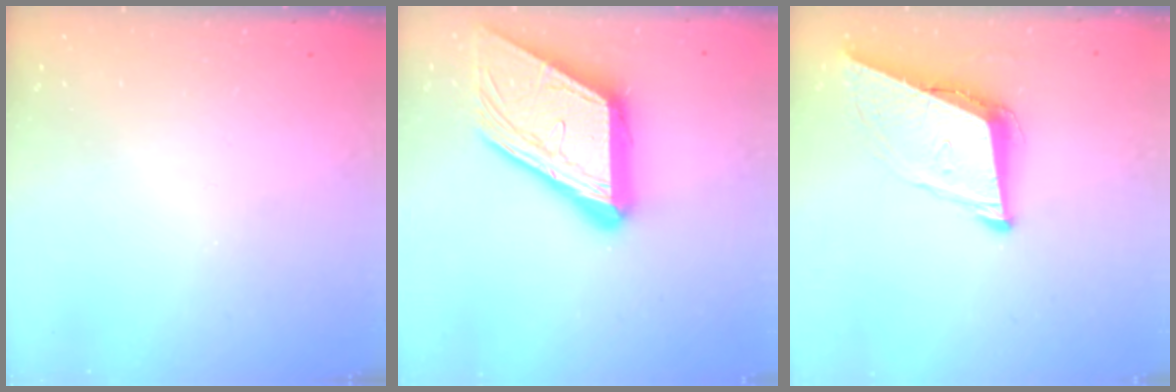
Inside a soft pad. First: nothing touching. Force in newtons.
{"total": 22.4, "press": 22.2, "slide": 2.6}
{"total": 9.3, "press": 8.7, "slide": 3.2}